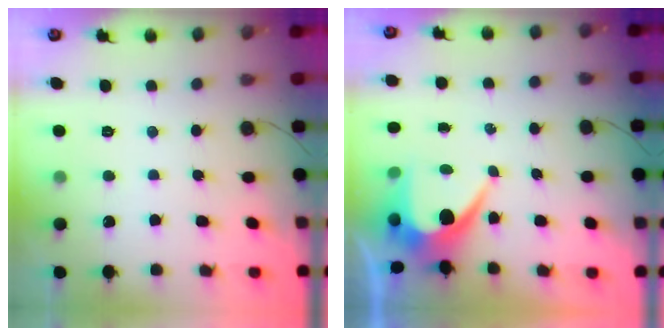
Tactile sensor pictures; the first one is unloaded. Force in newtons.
{"total": 7.0, "press": 7.0, "slide": 0.8}